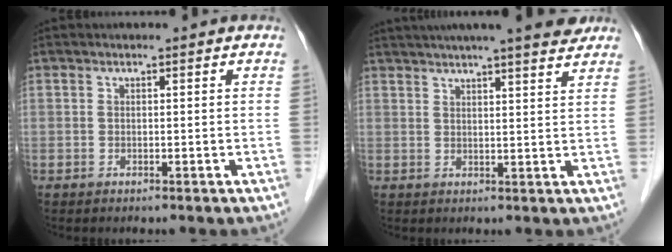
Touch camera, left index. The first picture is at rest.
{"total": 14.5, "force": [12.5, 1.0, 7.3], "torque": [-0.115, 0.022, 0.162]}